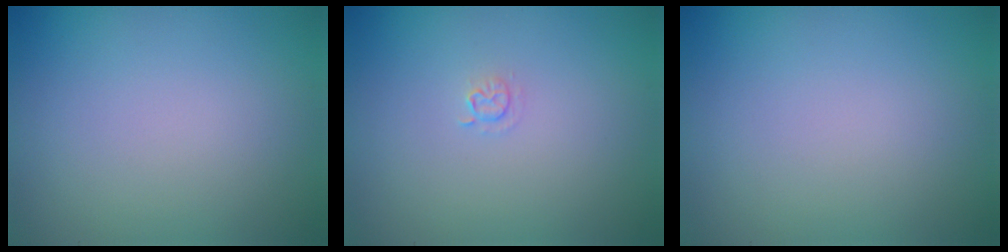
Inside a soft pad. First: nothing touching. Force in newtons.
{"total": 0.7, "press": 0.3, "slide": 0.6}
{"total": 0.0}